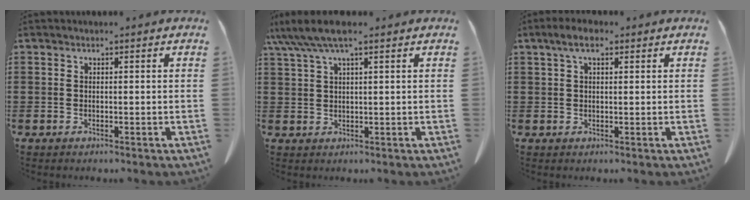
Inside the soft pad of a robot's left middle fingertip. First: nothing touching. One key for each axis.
{"total": 5.1, "fx": 3.4, "fy": 0.6, "fz": 3.7, "tx": -0.087, "ty": -0.005, "tz": 0.060}
{"total": 3.6, "fx": 1.7, "fy": 1.3, "fz": 2.9, "tx": -0.061, "ty": 0.009, "tz": 0.029}